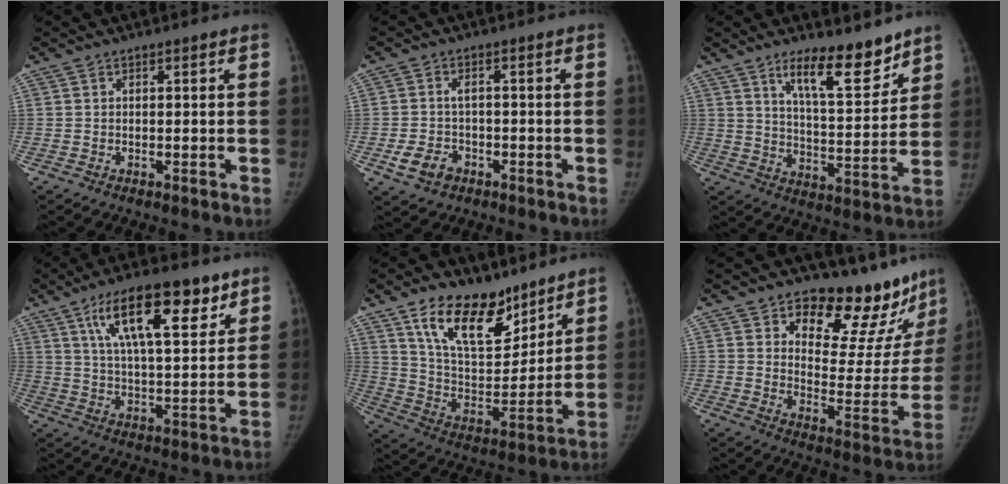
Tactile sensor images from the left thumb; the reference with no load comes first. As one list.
[{"total": 5.2, "force": [-2.4, 3.8, 2.6], "torque": [-0.044, 0.014, -0.035]}, {"total": 12.3, "force": [8.8, 3.5, 7.8], "torque": [-0.096, -0.072, 0.151]}, {"total": 17.7, "force": [9.5, 6.1, 13.5], "torque": [-0.194, -0.029, 0.162]}, {"total": 18.2, "force": [12.3, 9.0, 9.9], "torque": [-0.117, -0.075, 0.223]}, {"total": 20.6, "force": [16.0, 9.3, 9.2], "torque": [-0.056, -0.115, 0.207]}]